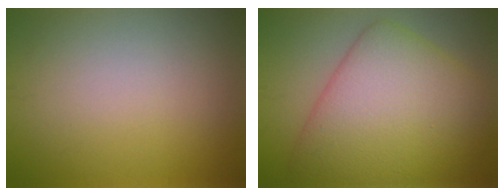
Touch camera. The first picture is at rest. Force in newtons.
{"total": 11.2, "press": 11.2, "slide": 0.2}